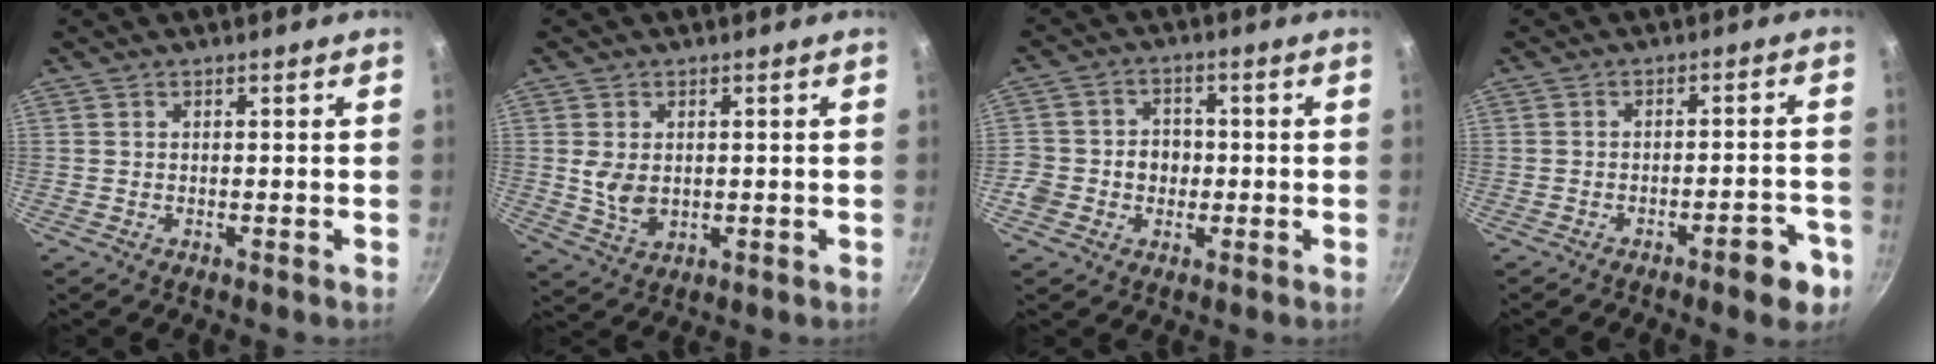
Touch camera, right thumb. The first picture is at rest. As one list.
[{"total": 4.9, "force": [0.4, 3.4, 3.5], "torque": [-0.055, -0.009, 0.019]}, {"total": 7.3, "force": [-1.1, 6.5, 3.1], "torque": [-0.023, 0.024, -0.019]}, {"total": 6.4, "force": [-3.9, 1.6, 4.8], "torque": [-0.054, 0.031, -0.049]}]